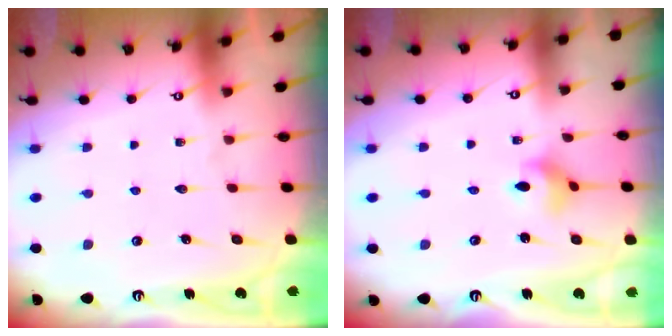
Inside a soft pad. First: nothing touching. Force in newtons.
{"total": 3.8, "press": 3.7, "slide": 0.6}